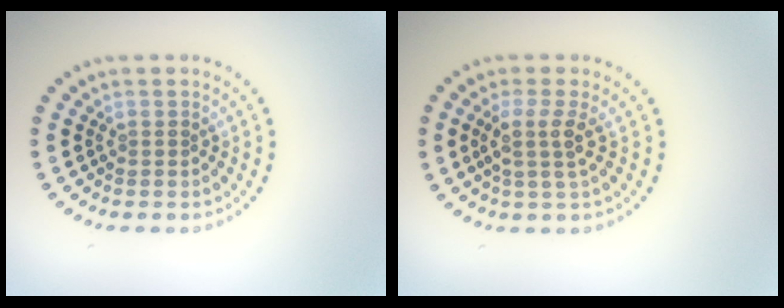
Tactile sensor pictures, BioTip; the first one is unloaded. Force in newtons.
{"total": 2.4, "press": 1.8, "slide": 1.5}